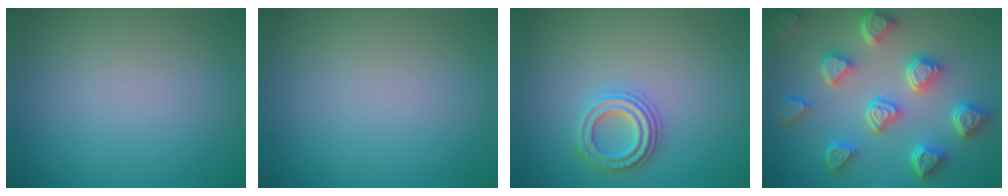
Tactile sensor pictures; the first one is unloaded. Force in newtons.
{"total": 0.0}
{"total": 2.5, "press": 2.4, "slide": 0.4}
{"total": 7.2, "press": 5.8, "slide": 4.3}